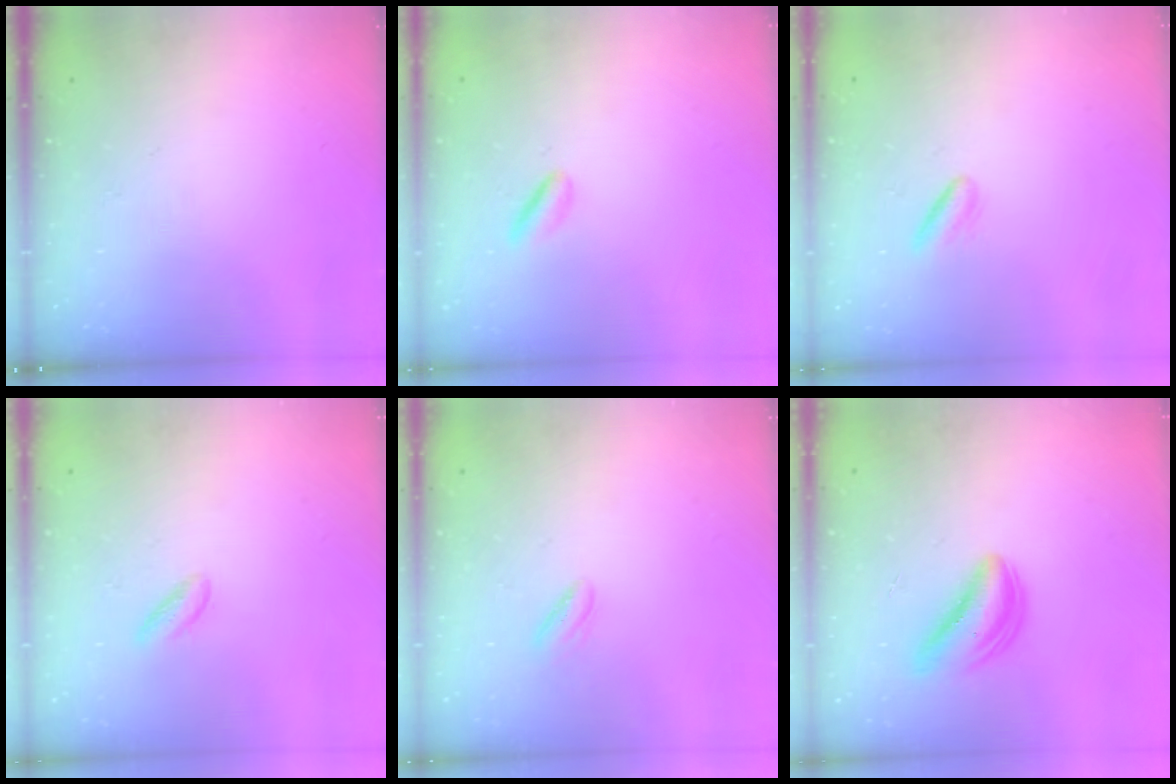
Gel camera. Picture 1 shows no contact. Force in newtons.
{"total": 2.0, "press": 2.0, "slide": 0.3}
{"total": 2.1, "press": 1.9, "slide": 0.9}
{"total": 2.3, "press": 2.2, "slide": 0.9}
{"total": 2.7, "press": 2.6, "slide": 0.7}
{"total": 4.9, "press": 4.8, "slide": 0.9}